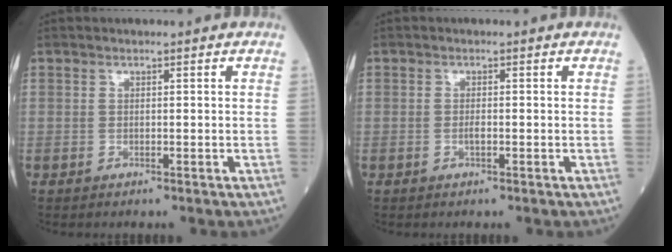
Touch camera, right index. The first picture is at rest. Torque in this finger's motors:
{"motor_torque": [0.37, -0.04, 0.18, 0.05]}